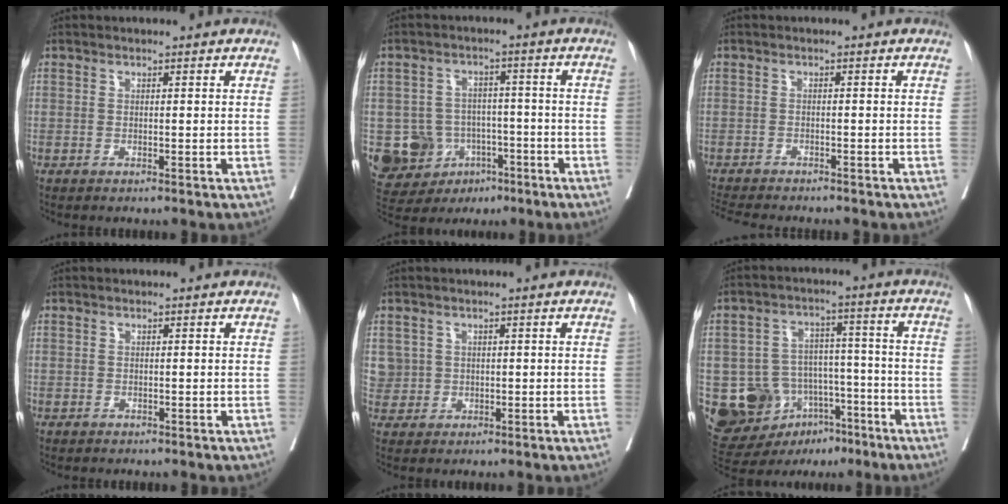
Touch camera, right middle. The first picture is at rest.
{"total": 9.4, "force": [-3.4, 8.4, 2.6], "torque": [-0.057, 0.018, -0.042]}
{"total": 8.0, "force": [-7.3, 1.1, 3.1], "torque": [-0.044, -0.008, -0.112]}
{"total": 0.5, "force": [-0.2, 0.5, -0.1], "torque": [0.003, 0.006, -0.008]}
{"total": 3.2, "force": [0.7, 3.1, -0.1], "torque": [0.015, 0.002, 0.017]}
{"total": 13.7, "force": [-6.6, 9.9, 6.9], "torque": [-0.120, 0.032, -0.096]}